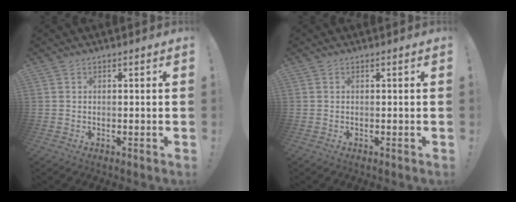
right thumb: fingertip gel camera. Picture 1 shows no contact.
{"total": 0.0}